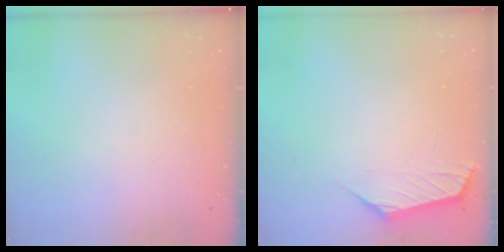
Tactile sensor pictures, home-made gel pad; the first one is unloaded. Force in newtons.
{"total": 1.0, "press": 0.9, "slide": 0.4}